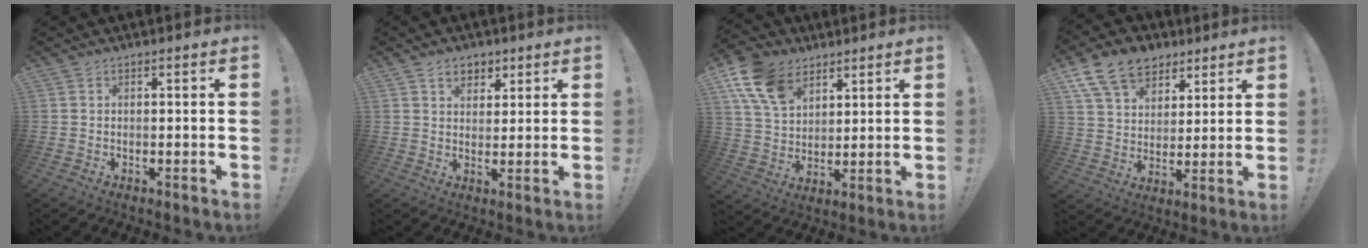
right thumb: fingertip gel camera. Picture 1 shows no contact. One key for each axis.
{"total": 5.8, "fx": 3.2, "fy": 4.2, "fz": 2.2, "tx": -0.026, "ty": -0.010, "tz": 0.059}
{"total": 14.2, "fx": 8.0, "fy": 9.4, "fz": 7.1, "tx": -0.133, "ty": -0.027, "tz": 0.159}
{"total": 15.2, "fx": 9.0, "fy": 10.3, "fz": 6.5, "tx": -0.115, "ty": -0.048, "tz": 0.174}